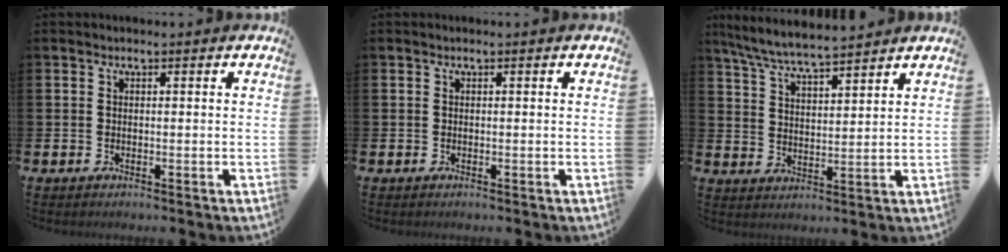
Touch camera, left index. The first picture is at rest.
{"total": 0.0}
{"total": 6.5, "force": [6.2, 0.2, 1.8], "torque": [-0.058, -0.033, 0.110]}